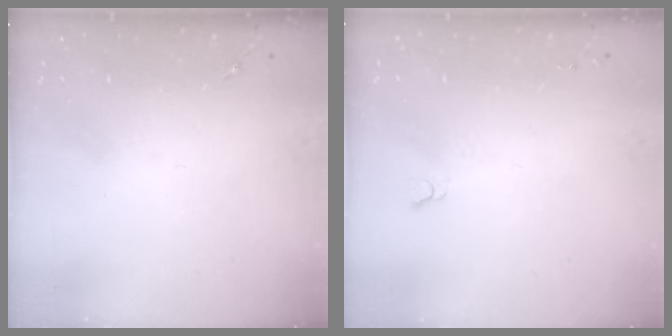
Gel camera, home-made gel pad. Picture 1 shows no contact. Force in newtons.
{"total": 2.7, "press": 2.7, "slide": 0.3}